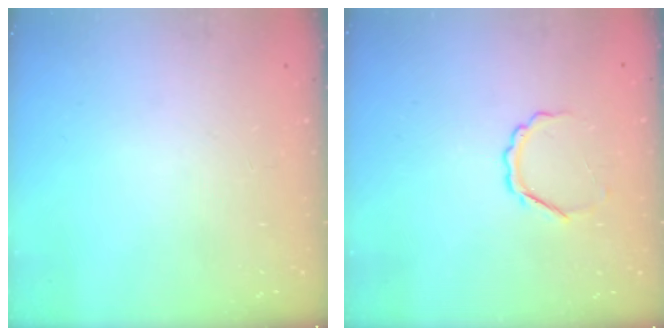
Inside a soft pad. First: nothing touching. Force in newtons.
{"total": 3.6, "press": 3.5, "slide": 0.6}